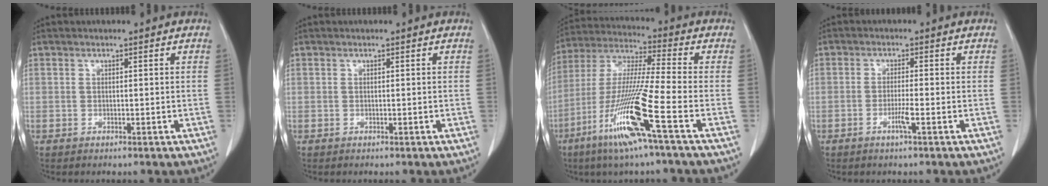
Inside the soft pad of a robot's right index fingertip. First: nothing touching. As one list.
[{"total": 0.0}, {"total": 15.6, "force": [-7.1, -1.1, 13.8], "torque": [-0.290, -0.028, -0.137]}, {"total": 2.5, "force": [-1.1, -0.3, 2.2], "torque": [-0.048, -0.003, -0.021]}]